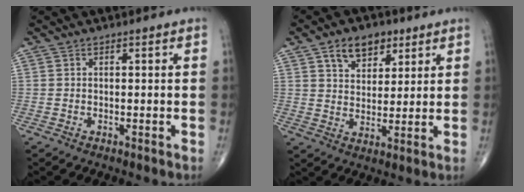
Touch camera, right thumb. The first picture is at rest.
{"total": 8.4, "force": [4.6, 5.3, 4.6], "torque": [-0.045, -0.020, 0.077]}